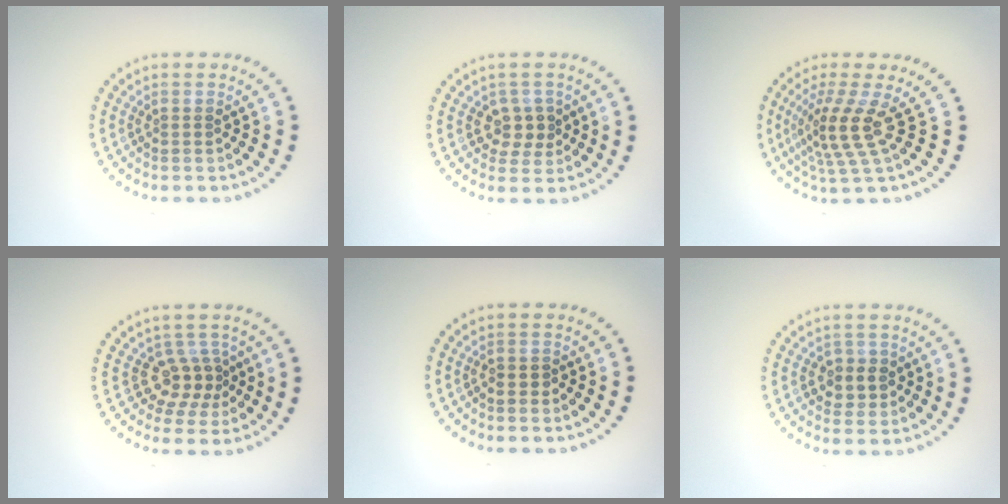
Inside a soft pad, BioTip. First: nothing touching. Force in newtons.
{"total": 2.3, "press": 2.1, "slide": 0.8}
{"total": 3.9, "press": 2.7, "slide": 2.8}
{"total": 2.9, "press": 2.1, "slide": 2.0}
{"total": 0.6, "press": 0.5, "slide": 0.4}
{"total": 2.3, "press": 2.2, "slide": 0.7}